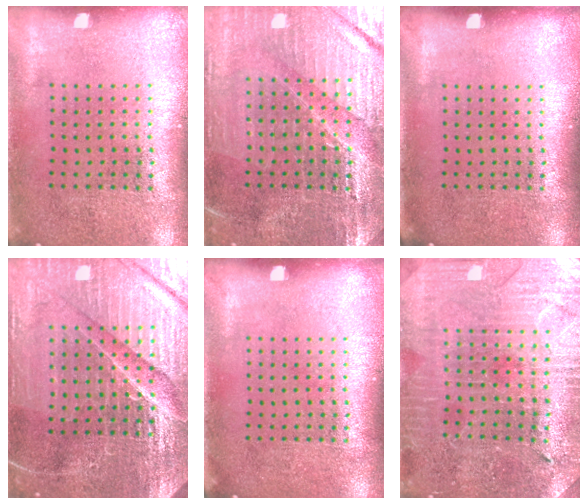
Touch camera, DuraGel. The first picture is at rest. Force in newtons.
{"total": 3.2, "press": 3.1, "slide": 0.3}
{"total": 0.0}
{"total": 6.0, "press": 5.4, "slide": 2.6}
{"total": 0.0}
{"total": 1.8, "press": 1.8, "slide": 0.4}